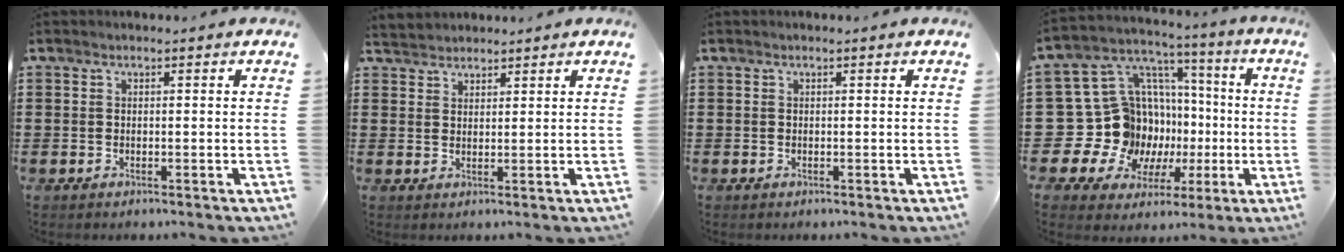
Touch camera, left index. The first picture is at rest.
{"total": 2.1, "force": [1.9, 0.7, -0.4], "torque": [0.001, 0.004, 0.038]}
{"total": 0.0}
{"total": 17.0, "force": [-2.0, 15.8, 6.0], "torque": [-0.159, -0.032, 0.008]}